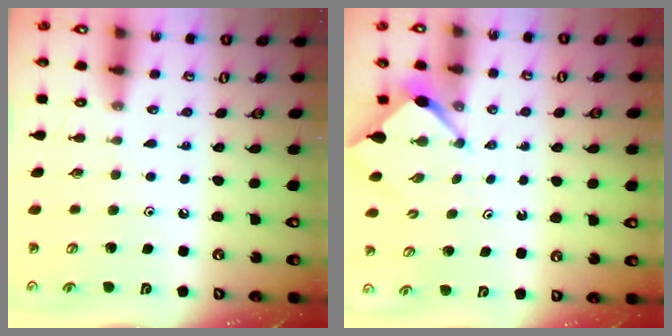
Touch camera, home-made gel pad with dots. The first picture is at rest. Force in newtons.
{"total": 4.0, "press": 4.0, "slide": 0.4}